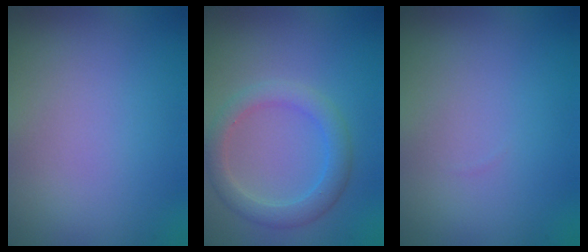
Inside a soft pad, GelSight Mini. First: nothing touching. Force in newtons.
{"total": 3.0, "press": 2.9, "slide": 0.3}
{"total": 0.0}